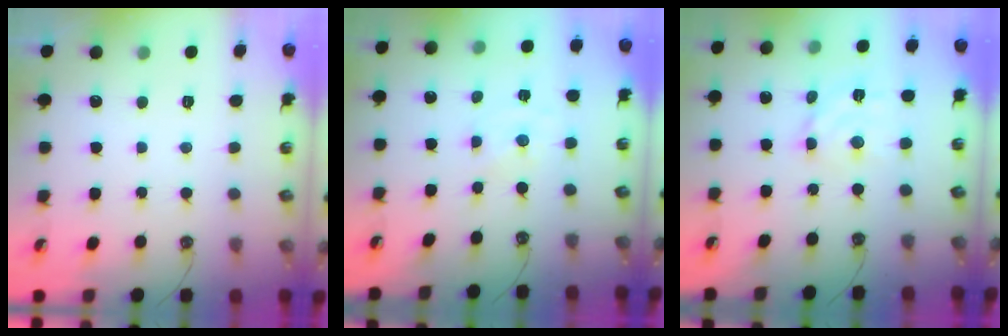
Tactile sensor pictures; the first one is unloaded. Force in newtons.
{"total": 0.0}
{"total": 7.2, "press": 7.1, "slide": 0.5}